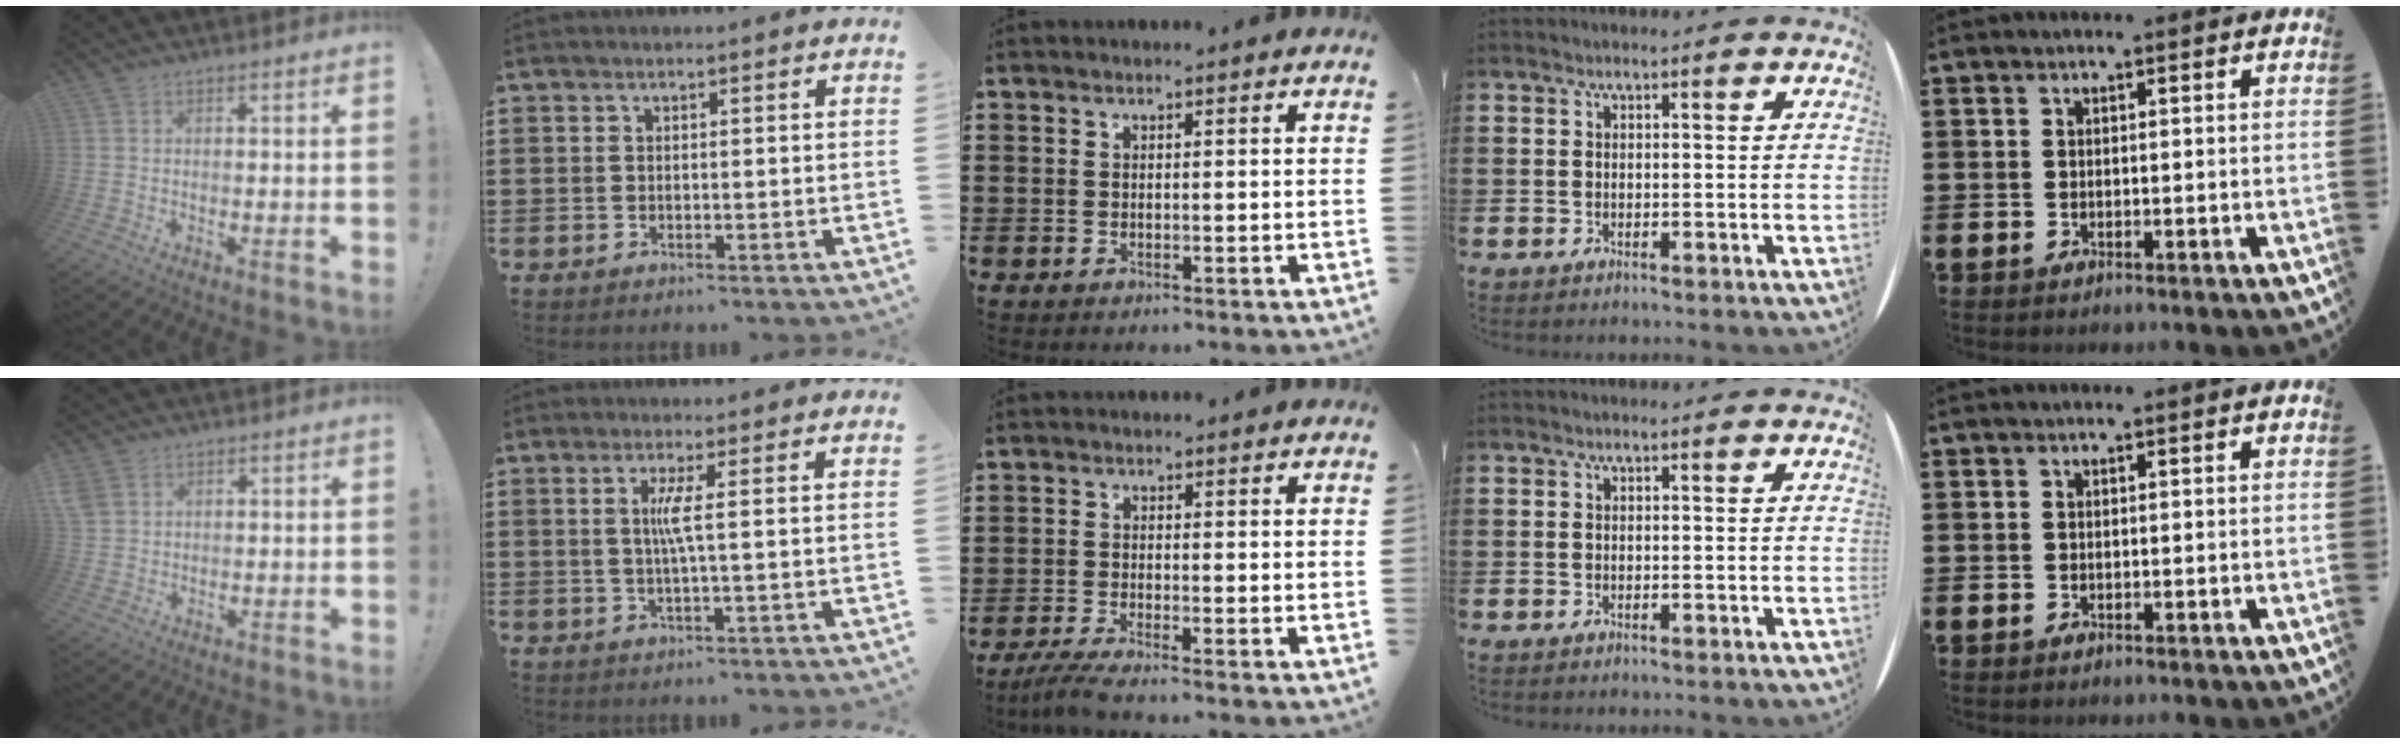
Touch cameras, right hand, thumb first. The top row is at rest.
{"thumb": {"total": 3.9, "force": [2.2, 2.7, 1.6], "torque": [-0.026, -0.005, 0.046]}, "index": {"total": 3.4, "force": [0.3, -0.6, 3.3], "torque": [-0.064, -0.008, 0.000]}, "middle": {"total": 2.8, "force": [-2.2, -0.2, 1.7], "torque": [-0.050, -0.012, -0.048]}}